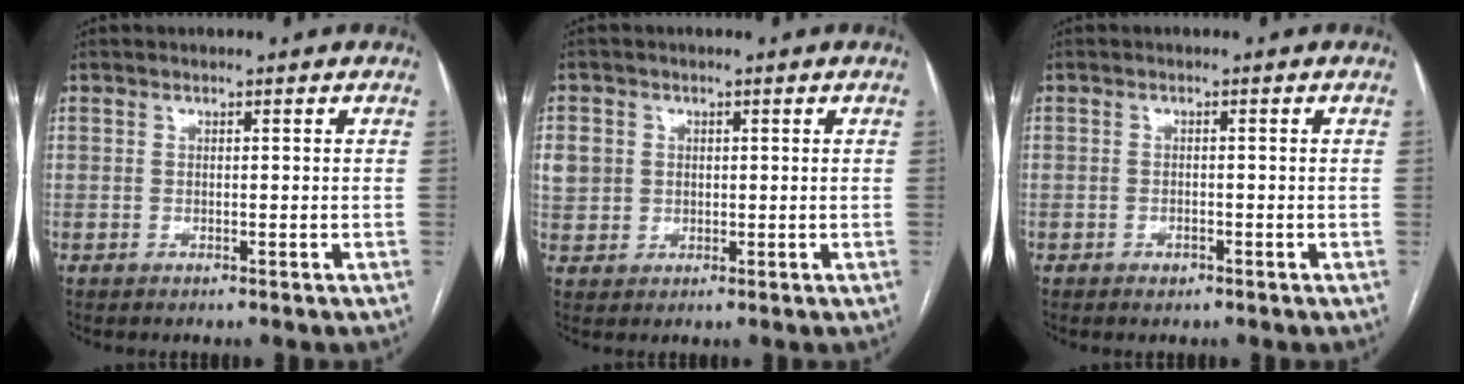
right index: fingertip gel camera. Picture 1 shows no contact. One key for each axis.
{"total": 4.8, "fx": 0.8, "fy": 4.4, "fz": 1.5, "tx": -0.043, "ty": 0.013, "tz": 0.024}
{"total": 1.1, "fx": -0.7, "fy": 0.6, "fz": 0.5, "tx": -0.008, "ty": 0.001, "tz": -0.008}